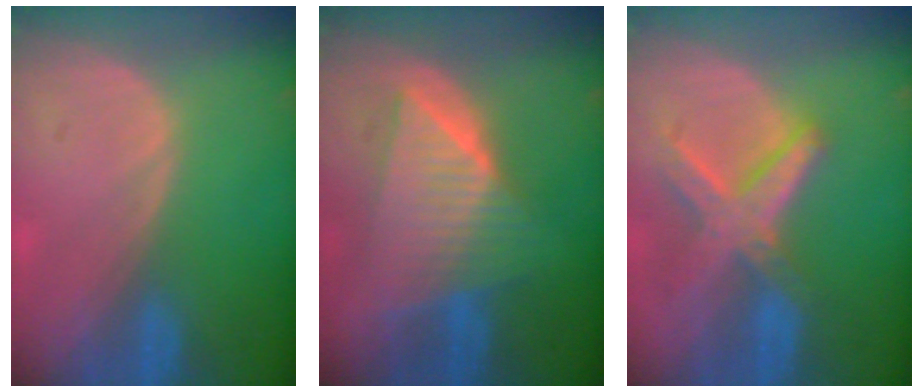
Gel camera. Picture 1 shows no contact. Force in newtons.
{"total": 9.2, "press": 9.2, "slide": 0.5}
{"total": 8.3, "press": 7.1, "slide": 4.3}